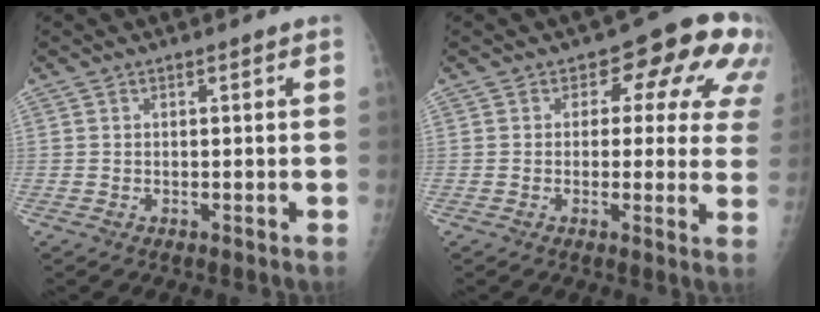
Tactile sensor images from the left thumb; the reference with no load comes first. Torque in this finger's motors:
{"motor_torque": [-0.01, 0.10, -0.18, 0.03, 0.09]}